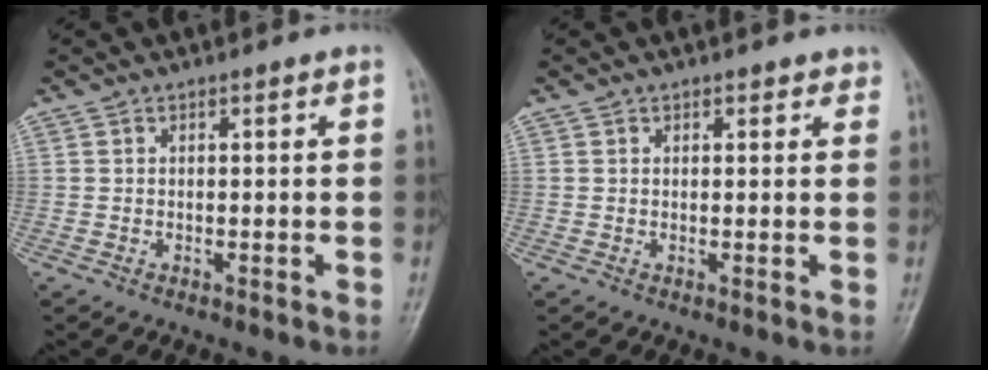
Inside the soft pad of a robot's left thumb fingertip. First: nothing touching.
{"total": 1.6, "force": [1.1, 1.0, 0.4], "torque": [0.014, -0.005, 0.009]}